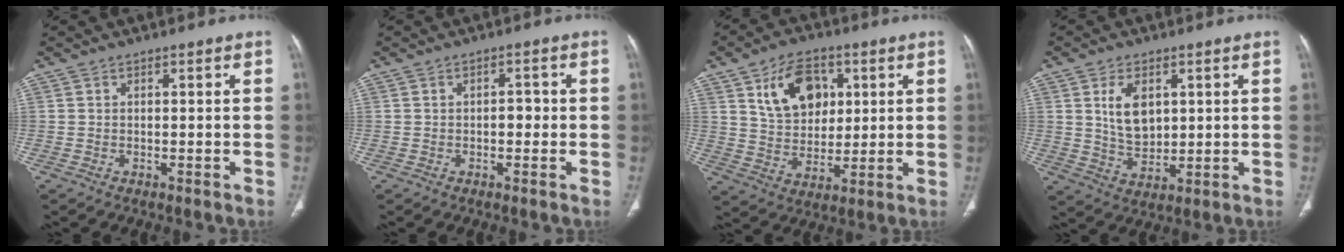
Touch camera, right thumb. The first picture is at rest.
{"total": 2.1, "force": [-0.3, 1.4, 1.6], "torque": [-0.009, 0.005, -0.010]}
{"total": 12.8, "force": [4.8, 8.8, 8.0], "torque": [-0.097, -0.014, 0.091]}
{"total": 8.1, "force": [2.4, 5.0, 5.8], "torque": [-0.086, -0.015, 0.055]}